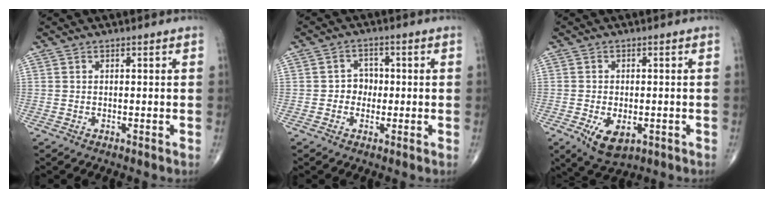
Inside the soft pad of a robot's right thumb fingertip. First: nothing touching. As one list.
[{"total": 3.4, "force": [-0.4, 3.1, 1.4], "torque": [0.006, 0.011, -0.016]}, {"total": 6.6, "force": [-2.4, 3.6, 5.0], "torque": [-0.078, -0.004, -0.028]}]